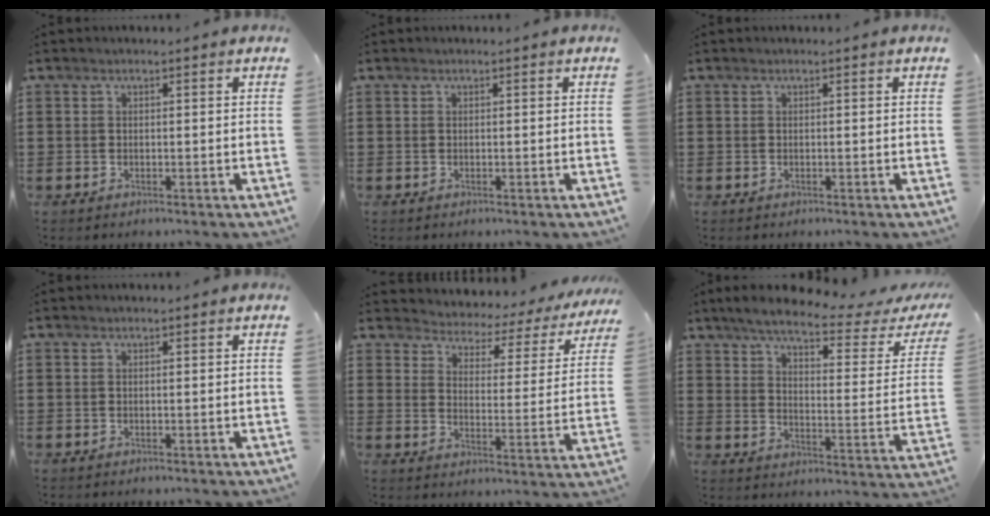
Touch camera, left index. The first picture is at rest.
{"total": 0.0}
{"total": 0.0}
{"total": 0.0}
{"total": 2.9, "force": [2.8, 0.6, 0.1], "torque": [-0.025, -0.029, 0.038]}
{"total": 6.3, "force": [5.0, 0.5, 3.7], "torque": [-0.087, -0.028, 0.080]}